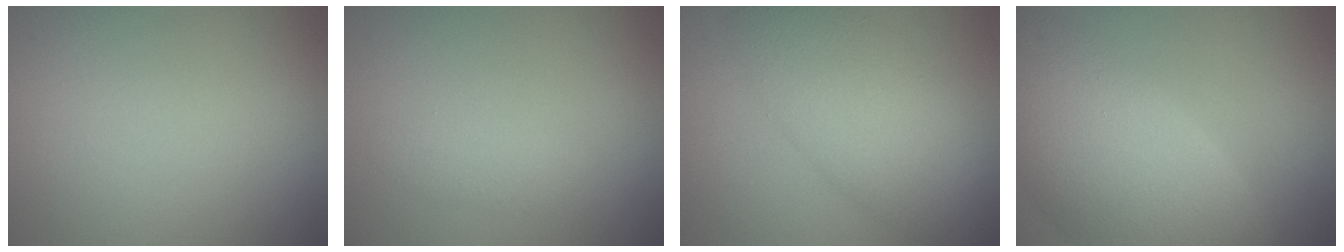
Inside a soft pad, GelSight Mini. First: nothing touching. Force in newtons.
{"total": 1.3, "press": 1.3, "slide": 0.1}
{"total": 7.2, "press": 7.2, "slide": 0.1}
{"total": 10.7, "press": 10.7, "slide": 1.0}